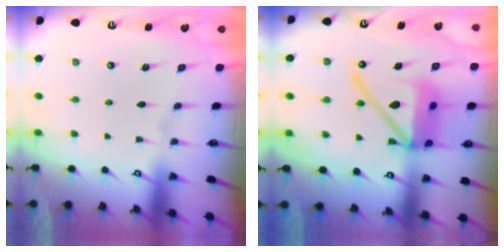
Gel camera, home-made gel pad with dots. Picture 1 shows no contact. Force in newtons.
{"total": 18.1, "press": 17.9, "slide": 2.6}